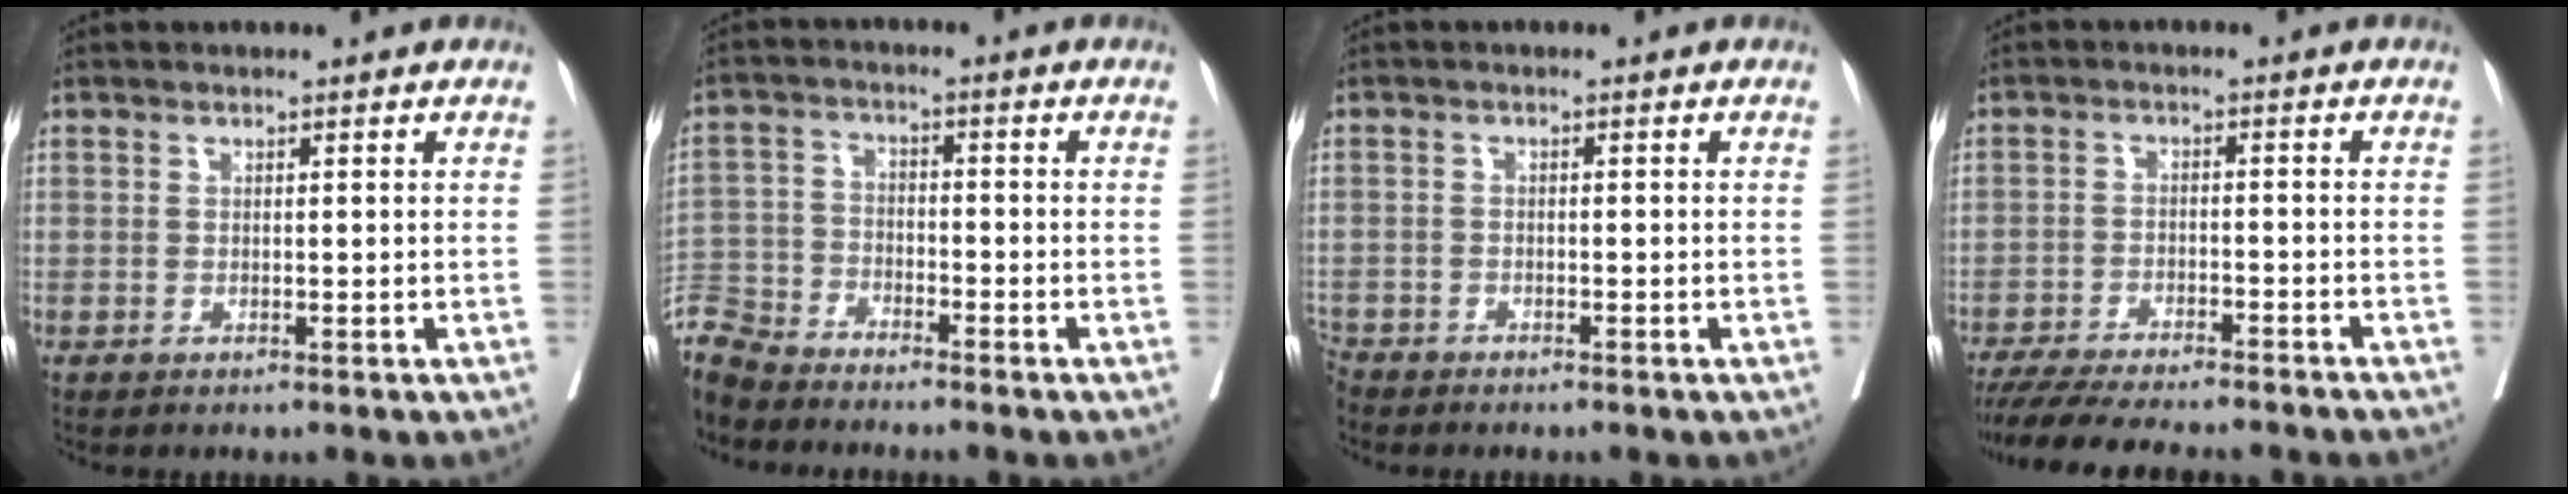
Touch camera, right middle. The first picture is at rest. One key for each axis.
{"total": 7.6, "fx": -7.4, "fy": 1.2, "fz": 0.6, "tx": -0.016, "ty": -0.004, "tz": -0.150}
{"total": 2.7, "fx": -2.6, "fy": 0.8, "fz": 0.3, "tx": -0.003, "ty": -0.005, "tz": -0.049}
{"total": 16.4, "fx": -14.7, "fy": 1.9, "fz": 7.2, "tx": -0.122, "ty": -0.026, "tz": -0.207}